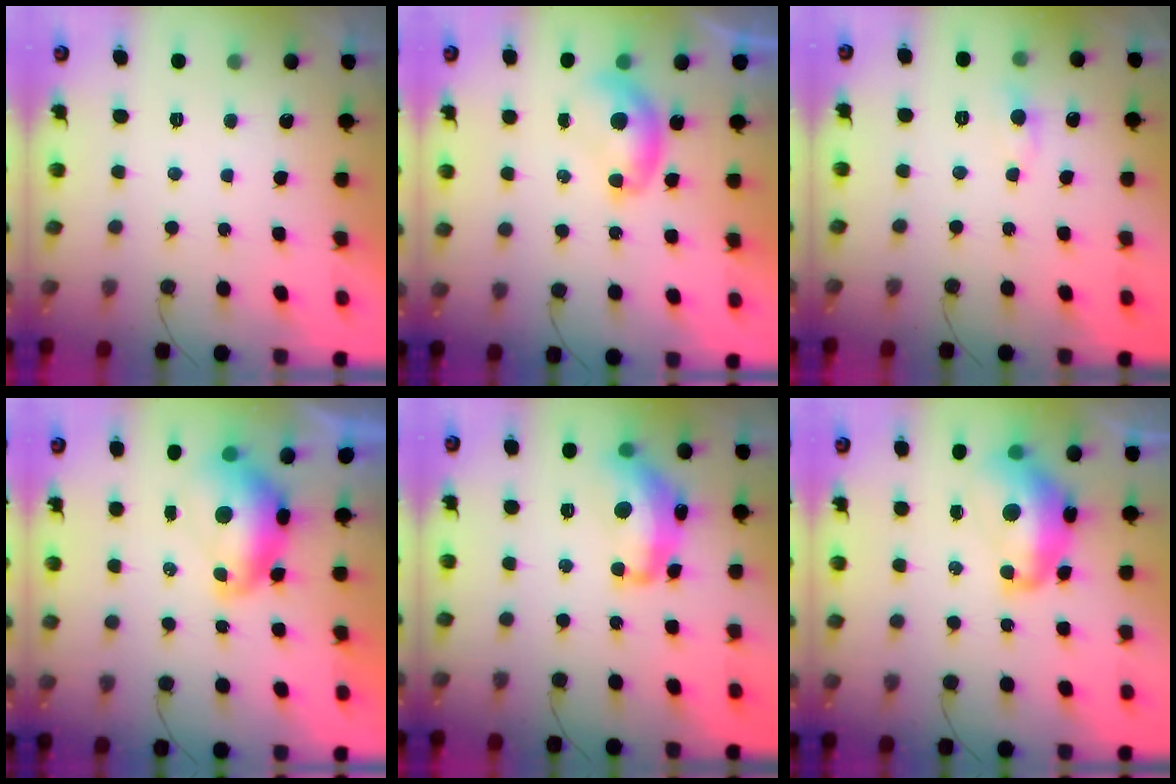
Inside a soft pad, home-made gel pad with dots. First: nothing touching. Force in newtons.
{"total": 7.1, "press": 7.0, "slide": 1.3}
{"total": 5.5, "press": 5.4, "slide": 0.8}
{"total": 9.5, "press": 9.5, "slide": 1.1}
{"total": 14.3, "press": 14.2, "slide": 1.1}
{"total": 12.9, "press": 12.8, "slide": 1.6}